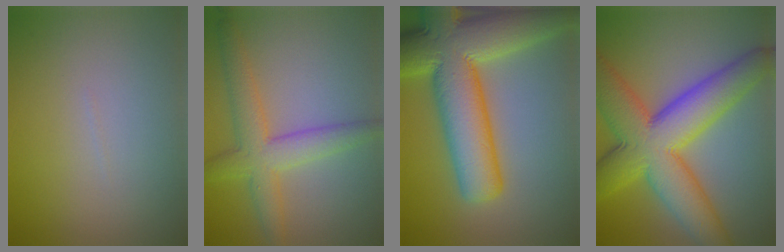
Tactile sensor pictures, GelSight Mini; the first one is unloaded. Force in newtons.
{"total": 4.7, "press": 4.7, "slide": 0.3}
{"total": 13.3, "press": 13.3, "slide": 0.5}
{"total": 11.9, "press": 11.9, "slide": 0.2}